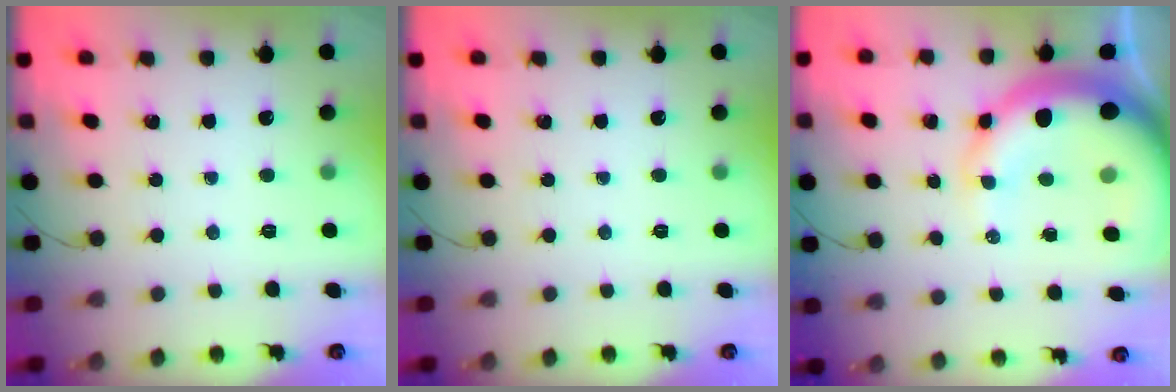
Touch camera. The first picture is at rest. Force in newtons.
{"total": 0.0}
{"total": 16.7, "press": 16.3, "slide": 3.4}